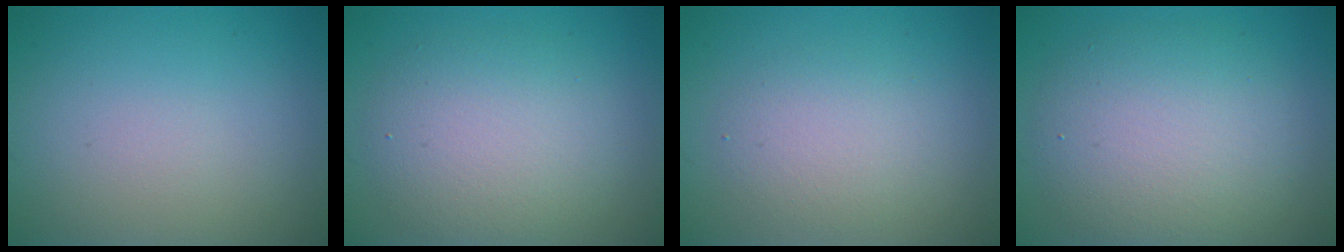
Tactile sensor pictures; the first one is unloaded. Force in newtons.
{"total": 5.3, "press": 5.3, "slide": 0.4}
{"total": 2.9, "press": 2.9, "slide": 0.3}
{"total": 6.8, "press": 6.8, "slide": 0.3}